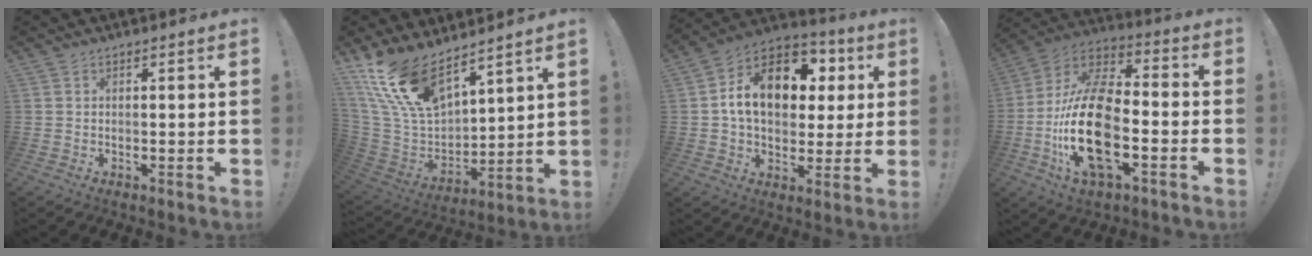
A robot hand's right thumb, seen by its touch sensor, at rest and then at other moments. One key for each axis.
{"total": 17.4, "fx": 12.7, "fy": 7.6, "fz": 9.2, "tx": -0.196, "ty": -0.082, "tz": 0.240}
{"total": 17.3, "fx": 4.0, "fy": 12.2, "fz": 11.6, "tx": -0.166, "ty": -0.002, "tz": 0.075}
{"total": 23.7, "fx": -5.5, "fy": 11.7, "fz": 19.9, "tx": -0.409, "ty": 0.027, "tz": -0.090}